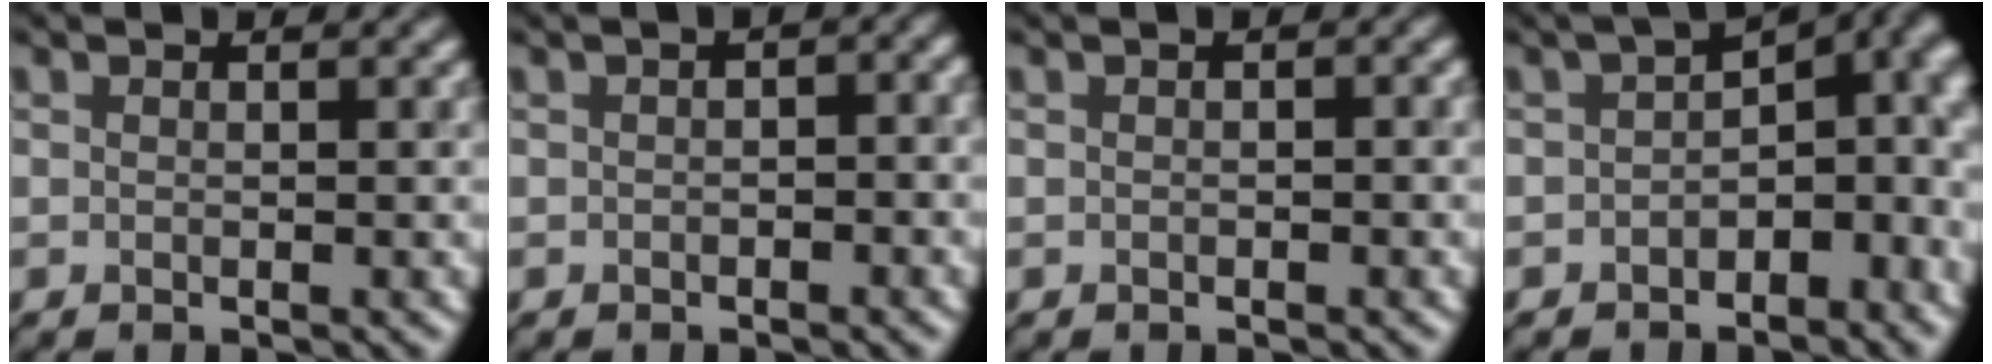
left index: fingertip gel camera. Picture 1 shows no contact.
{"total": 2.4, "force": [0.1, 1.2, 2.1], "torque": [-0.022, 0.005, -0.005]}
{"total": 0.7, "force": [-0.1, 0.2, 0.6], "torque": [-0.011, 0.000, -0.003]}
{"total": 8.1, "force": [-0.8, 5.2, 6.2], "torque": [-0.047, 0.010, -0.018]}